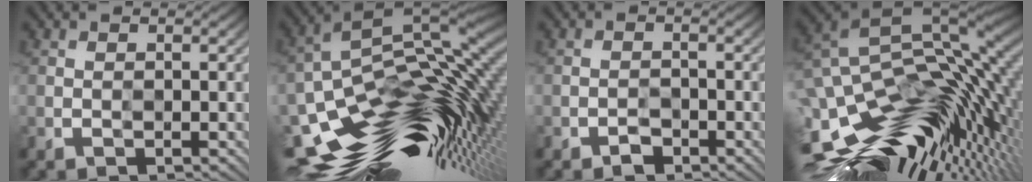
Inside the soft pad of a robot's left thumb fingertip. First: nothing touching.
{"total": 17.9, "force": [-6.8, 8.7, 14.0], "torque": [-0.254, -0.019, -0.115]}
{"total": 1.4, "force": [-1.3, 0.3, -0.3], "torque": [0.012, 0.005, -0.025]}
{"total": 17.4, "force": [-2.7, 10.1, 13.9], "torque": [-0.258, -0.023, -0.034]}